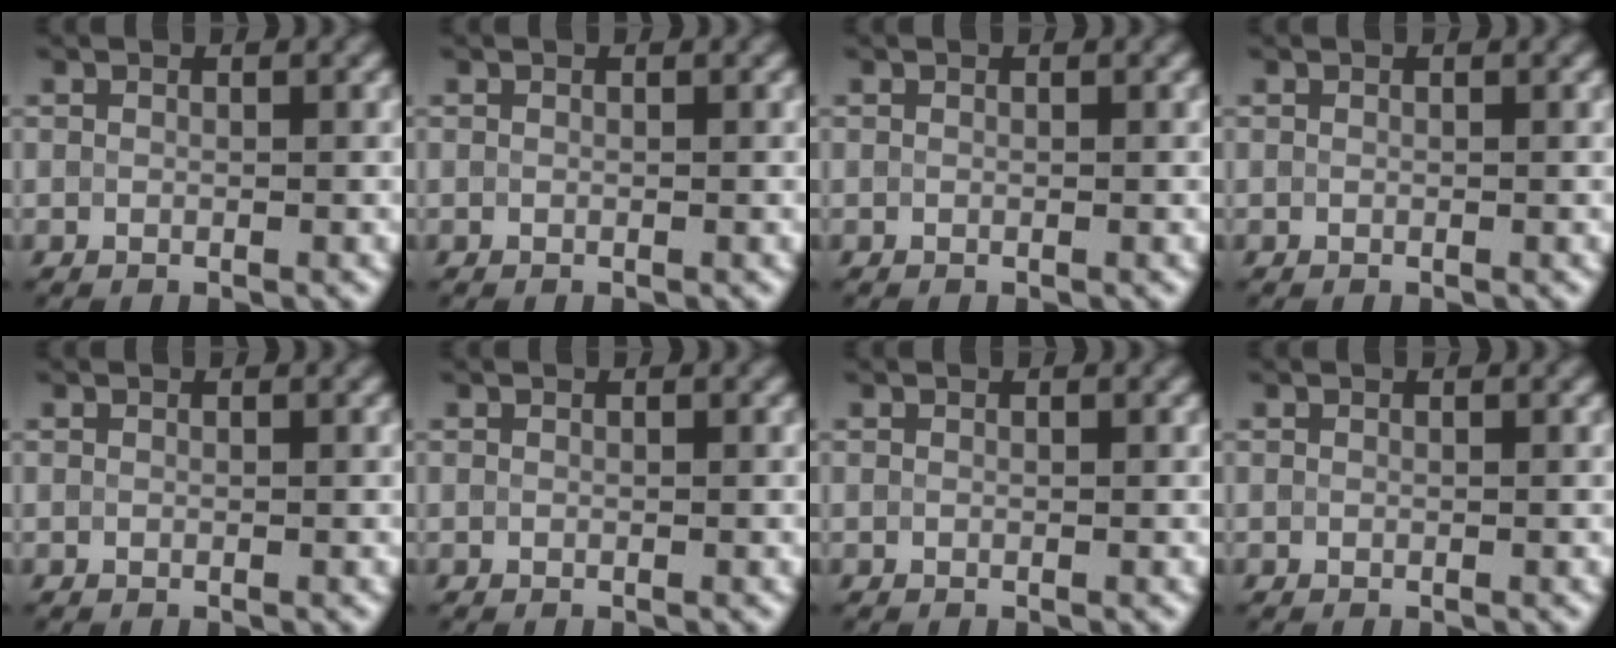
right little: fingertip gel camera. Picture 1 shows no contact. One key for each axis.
{"total": 0.0}
{"total": 0.0}
{"total": 0.0}
{"total": 0.0}
{"total": 0.0}
{"total": 0.0}
{"total": 0.0}